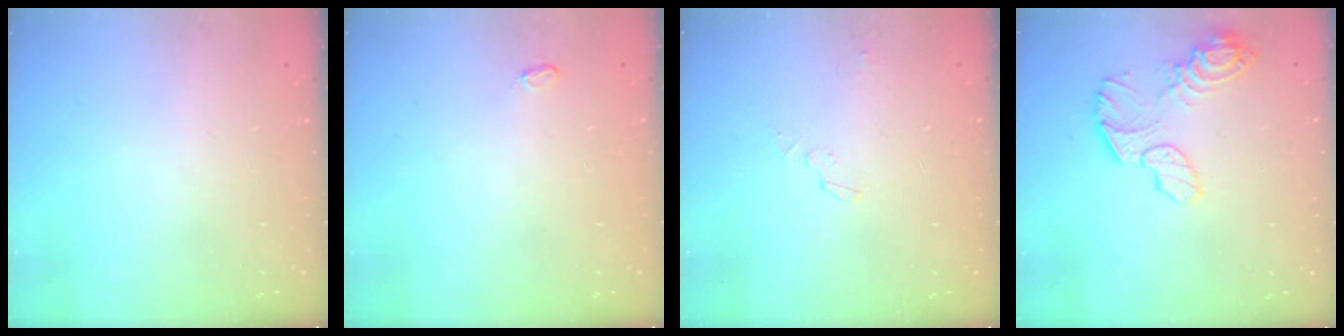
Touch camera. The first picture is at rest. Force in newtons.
{"total": 2.6, "press": 2.6, "slide": 0.3}
{"total": 2.9, "press": 2.9, "slide": 0.3}
{"total": 13.0, "press": 13.0, "slide": 1.1}